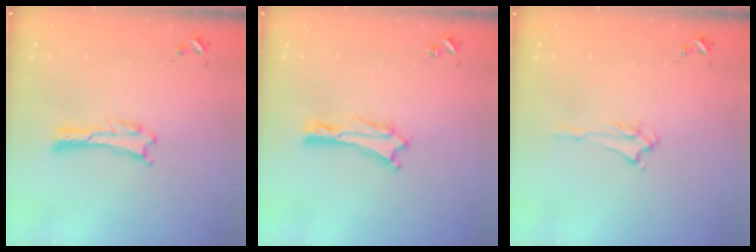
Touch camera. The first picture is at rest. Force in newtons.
{"total": 1.0, "press": 1.0, "slide": 0.1}
{"total": 1.4, "press": 1.4, "slide": 0.3}